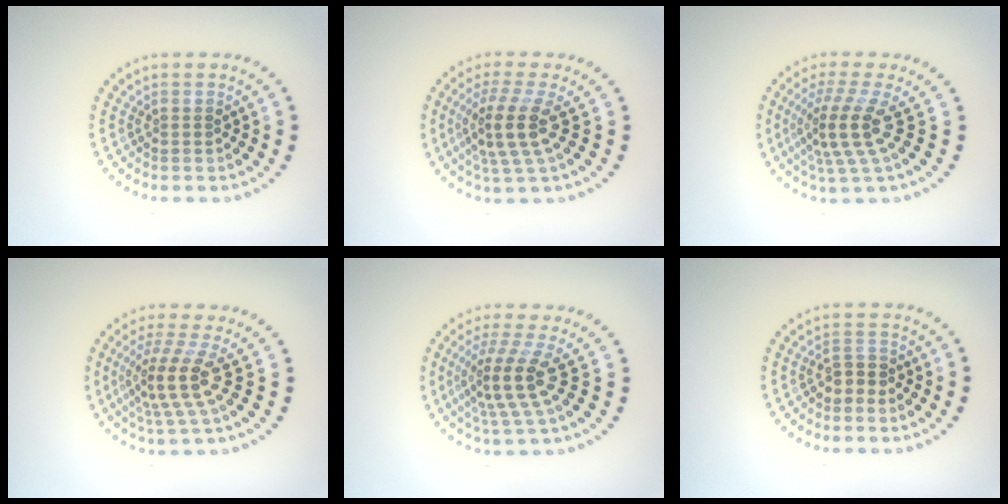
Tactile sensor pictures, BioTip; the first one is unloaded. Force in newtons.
{"total": 3.9, "press": 3.2, "slide": 2.3}
{"total": 4.4, "press": 3.1, "slide": 3.1}
{"total": 4.1, "press": 2.9, "slide": 2.9}
{"total": 4.4, "press": 3.1, "slide": 3.1}
{"total": 1.8, "press": 1.6, "slide": 0.8}